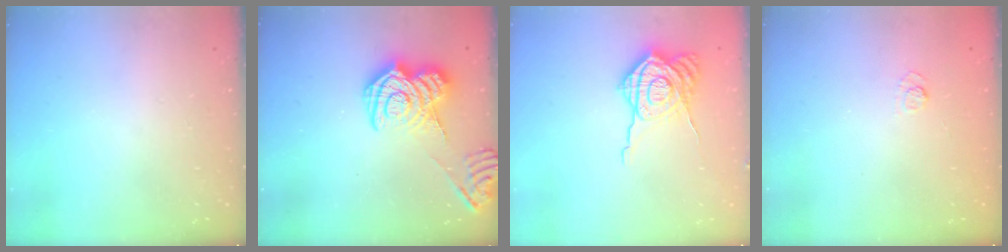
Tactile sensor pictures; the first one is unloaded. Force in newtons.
{"total": 12.8, "press": 12.8, "slide": 0.7}
{"total": 14.4, "press": 14.3, "slide": 1.1}
{"total": 2.4, "press": 2.0, "slide": 1.3}